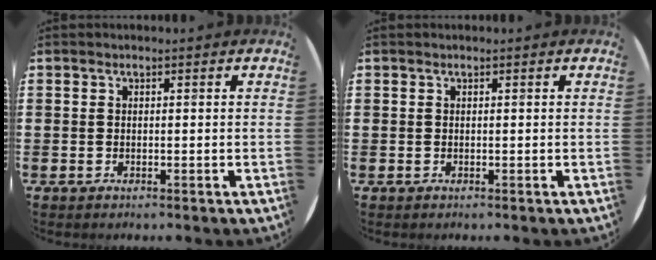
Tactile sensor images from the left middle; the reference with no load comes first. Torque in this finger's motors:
{"motor_torque": [0.06, -0.60, 0.11, 0.04]}